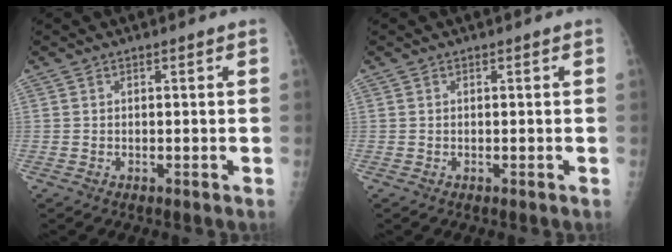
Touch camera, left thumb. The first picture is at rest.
{"total": 0.0}